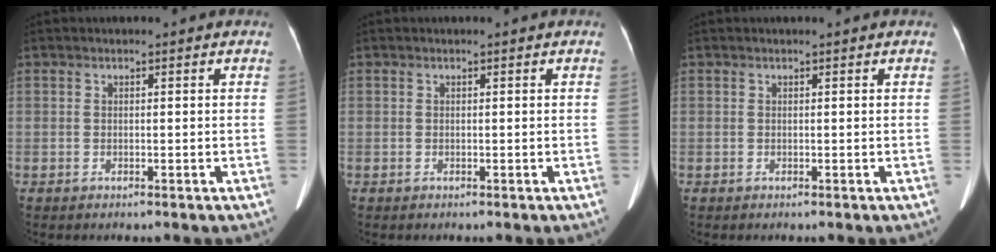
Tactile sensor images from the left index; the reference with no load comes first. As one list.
[{"total": 0.0}, {"total": 0.0}]